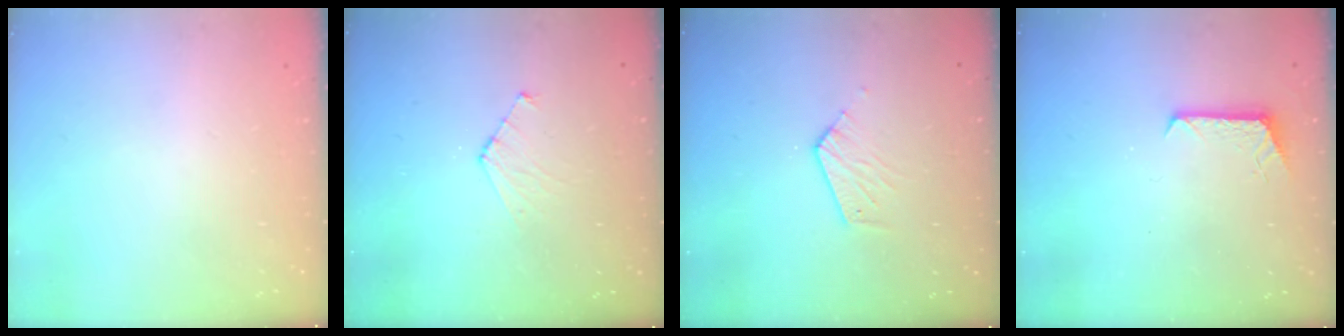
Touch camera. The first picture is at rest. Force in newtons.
{"total": 4.8, "press": 4.7, "slide": 0.6}
{"total": 5.7, "press": 5.7, "slide": 0.3}
{"total": 6.0, "press": 6.0, "slide": 0.5}